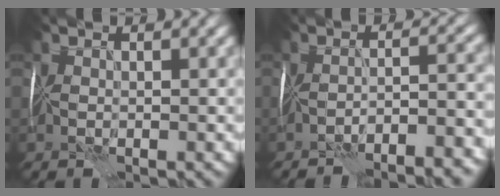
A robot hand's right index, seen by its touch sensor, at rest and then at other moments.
{"total": 6.1, "force": [-5.3, 0.1, 3.0], "torque": [-0.038, 0.009, -0.069]}